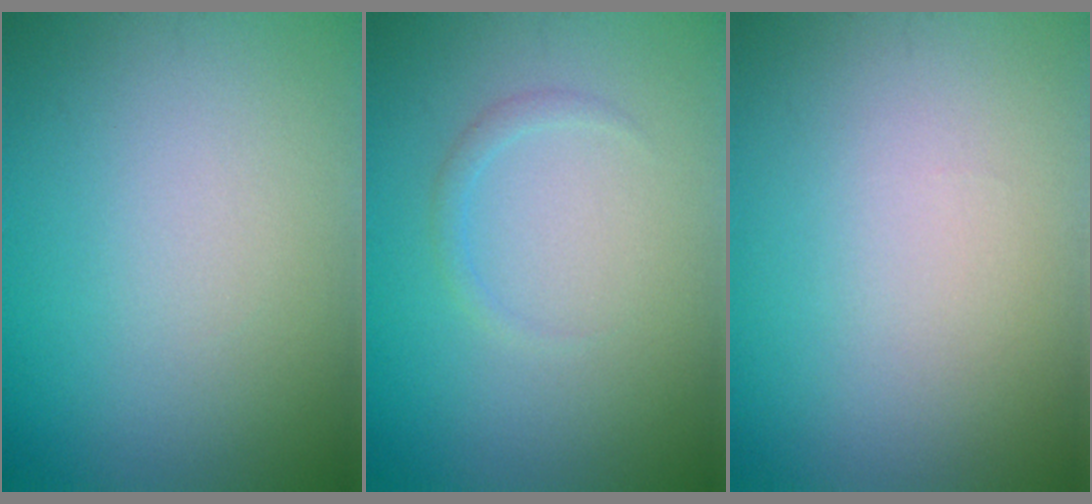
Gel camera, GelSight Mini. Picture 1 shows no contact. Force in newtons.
{"total": 0.9, "press": 0.9, "slide": 0.1}
{"total": 0.0}